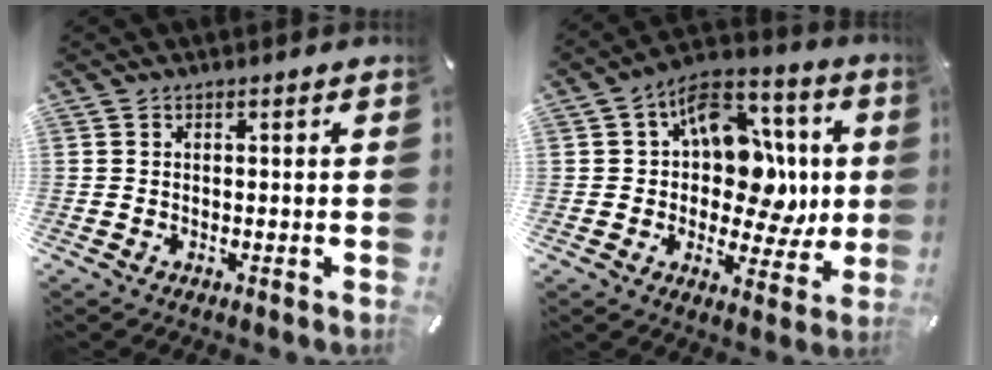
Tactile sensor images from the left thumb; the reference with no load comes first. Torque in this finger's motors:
{"motor_torque": [2.45, 2.56, 1.05, 0.67, 0.20]}